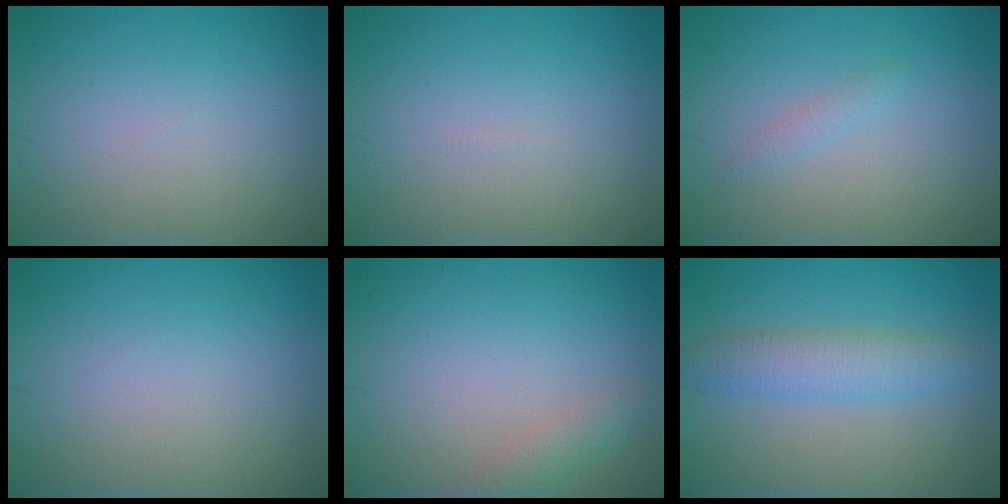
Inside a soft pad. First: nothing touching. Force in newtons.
{"total": 0.0}
{"total": 0.9, "press": 0.8, "slide": 0.1}
{"total": 0.0}
{"total": 1.6, "press": 1.6, "slide": 0.2}
{"total": 3.4, "press": 3.4, "slide": 0.1}